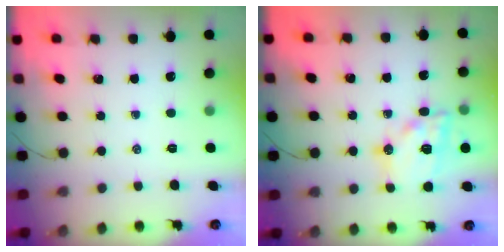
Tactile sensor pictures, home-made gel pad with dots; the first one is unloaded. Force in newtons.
{"total": 16.6, "press": 16.4, "slide": 2.7}